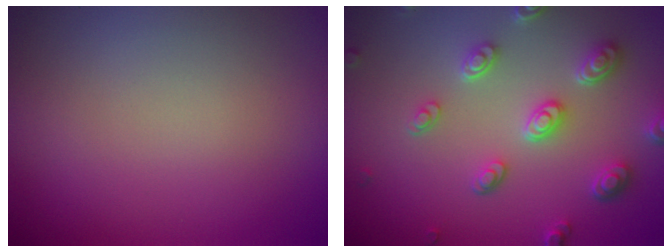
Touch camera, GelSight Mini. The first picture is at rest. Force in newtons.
{"total": 4.6, "press": 3.6, "slide": 2.8}